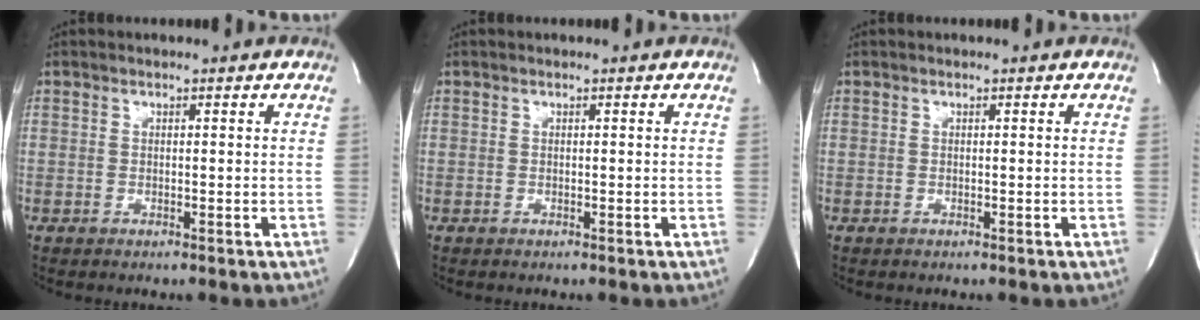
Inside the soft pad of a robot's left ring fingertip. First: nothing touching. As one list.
[{"total": 0.0}, {"total": 0.0}]